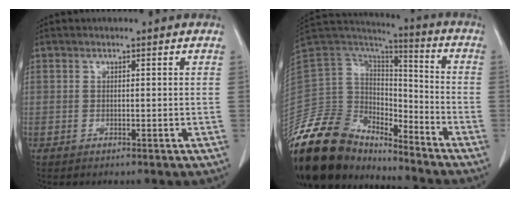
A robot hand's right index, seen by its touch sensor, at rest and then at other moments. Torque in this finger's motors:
{"motor_torque": [0.51, -0.61, 0.05, -0.21]}